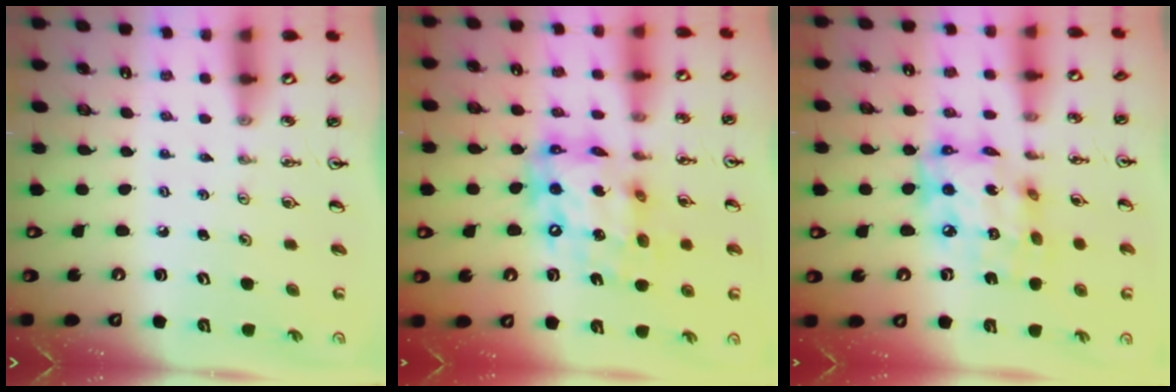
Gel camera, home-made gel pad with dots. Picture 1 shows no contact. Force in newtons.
{"total": 16.2, "press": 16.1, "slide": 1.4}
{"total": 16.0, "press": 15.9, "slide": 1.8}